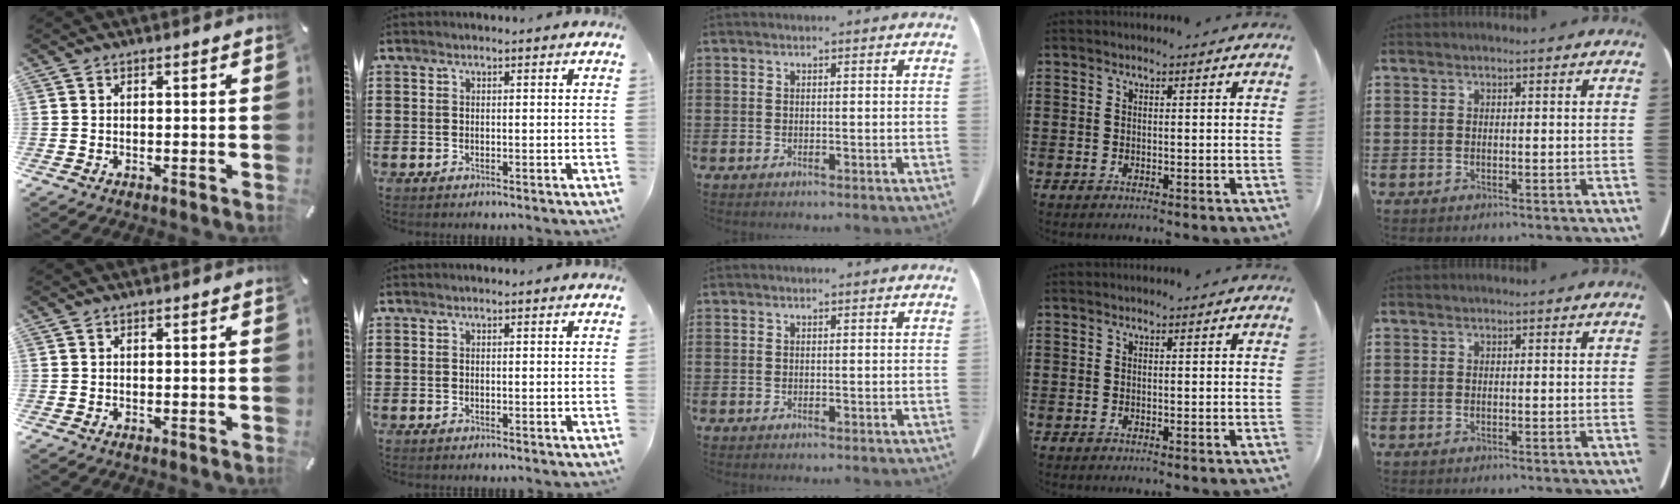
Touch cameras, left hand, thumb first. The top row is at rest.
{}